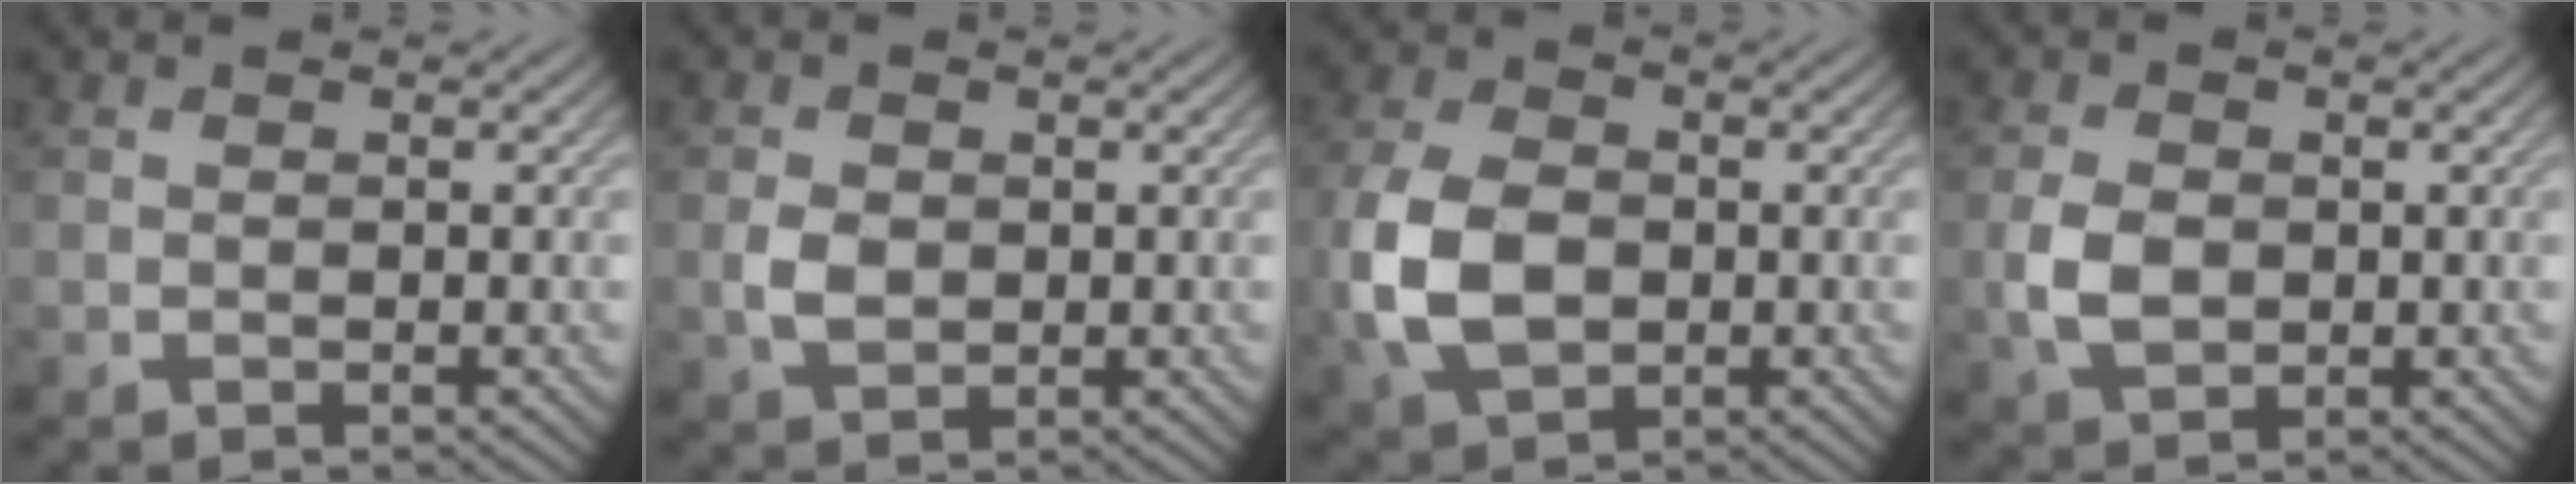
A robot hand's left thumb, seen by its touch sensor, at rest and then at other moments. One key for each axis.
{"total": 2.7, "fx": 0.0, "fy": 2.1, "fz": 1.7, "tx": -0.042, "ty": -0.003, "tz": -0.001}
{"total": 8.6, "fx": -1.4, "fy": 5.9, "fz": 6.1, "tx": -0.156, "ty": -0.009, "tz": -0.032}
{"total": 4.2, "fx": -0.3, "fy": 3.0, "fz": 3.0, "tx": -0.072, "ty": -0.002, "tz": -0.008}